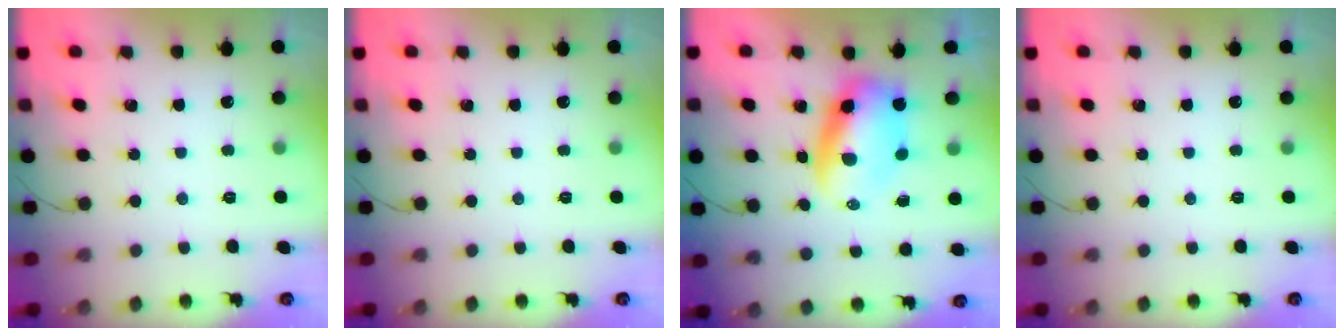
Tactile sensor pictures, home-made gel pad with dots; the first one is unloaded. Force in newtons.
{"total": 0.0}
{"total": 9.1, "press": 8.8, "slide": 2.5}
{"total": 0.0}